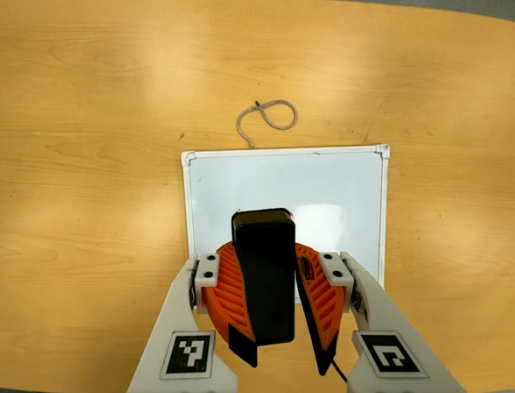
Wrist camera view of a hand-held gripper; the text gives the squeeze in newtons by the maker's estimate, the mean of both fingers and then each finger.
{"total": 12.6, "left": 11.8, "right": 13.4}